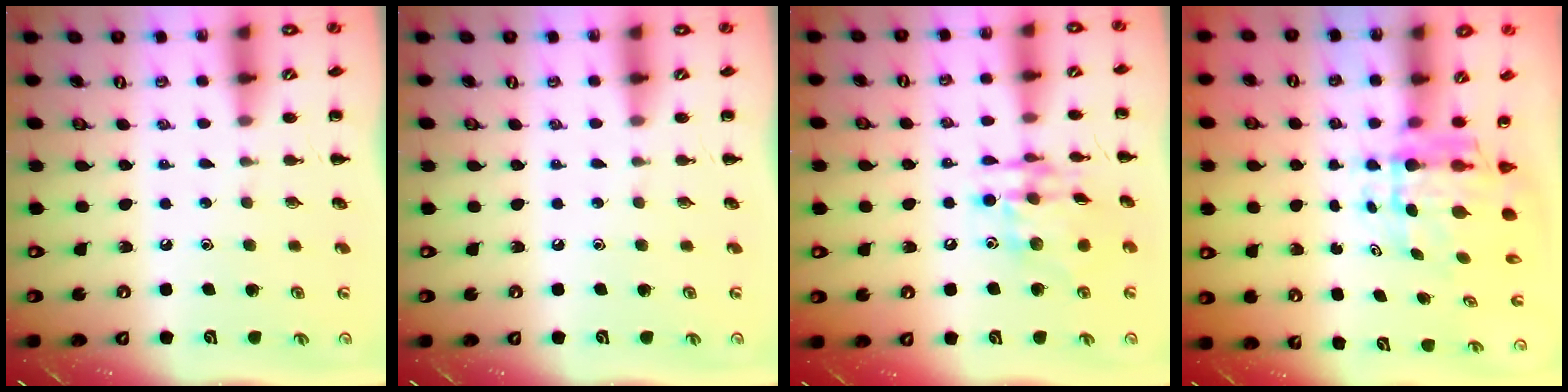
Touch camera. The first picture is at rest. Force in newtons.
{"total": 0.0}
{"total": 14.9, "press": 14.7, "slide": 2.6}
{"total": 6.2, "press": 5.9, "slide": 2.0}